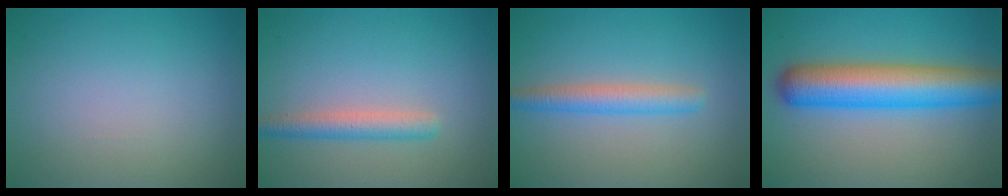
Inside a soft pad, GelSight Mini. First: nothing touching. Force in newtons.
{"total": 2.6, "press": 2.6, "slide": 0.1}
{"total": 2.9, "press": 2.9, "slide": 0.0}
{"total": 8.7, "press": 8.7, "slide": 0.2}